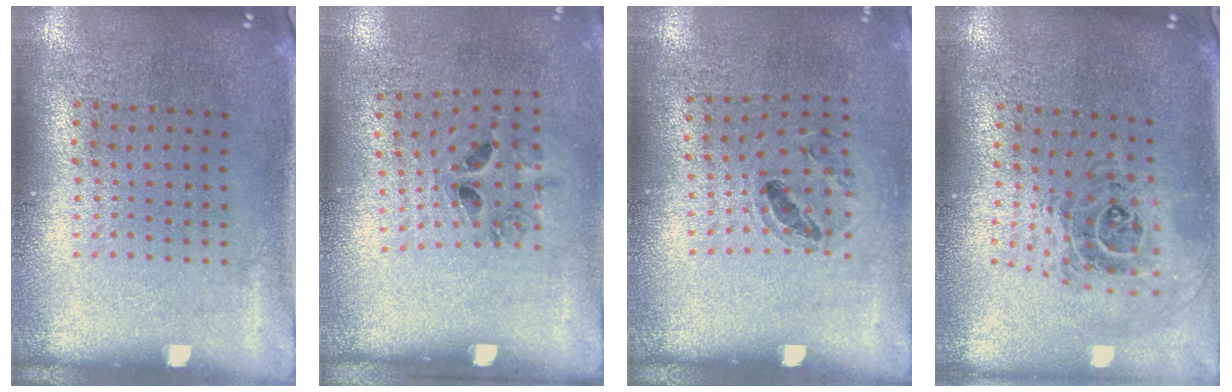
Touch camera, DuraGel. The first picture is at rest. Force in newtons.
{"total": 1.3, "press": 0.6, "slide": 1.1}
{"total": 0.9, "press": 0.9, "slide": 0.1}
{"total": 1.2, "press": 1.1, "slide": 0.5}